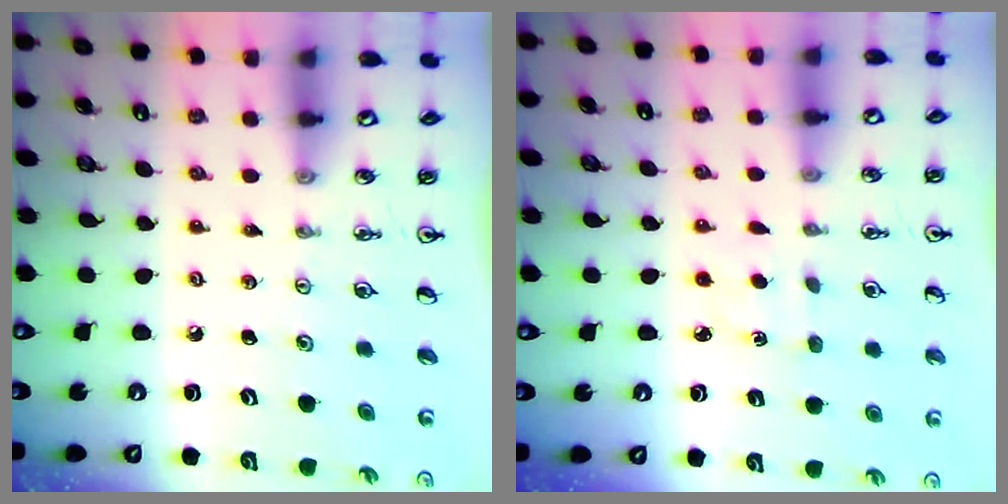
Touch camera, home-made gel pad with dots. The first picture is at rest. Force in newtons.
{"total": 2.7, "press": 2.6, "slide": 0.3}